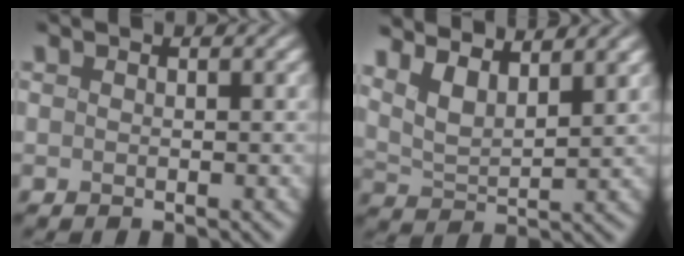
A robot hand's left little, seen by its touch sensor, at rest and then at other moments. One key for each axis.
{"total": 5.6, "fx": 4.1, "fy": 1.8, "fz": 3.3, "tx": -0.071, "ty": 0.013, "tz": 0.068}